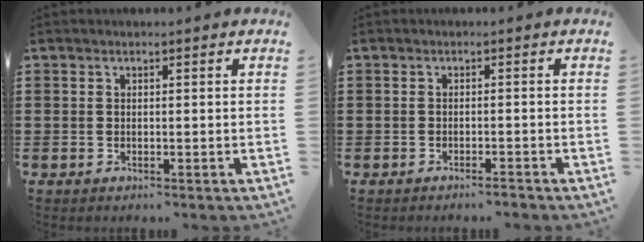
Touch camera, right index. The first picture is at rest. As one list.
[{"total": 1.2, "force": [-1.1, 0.0, 0.5], "torque": [-0.011, 0.000, -0.021]}]